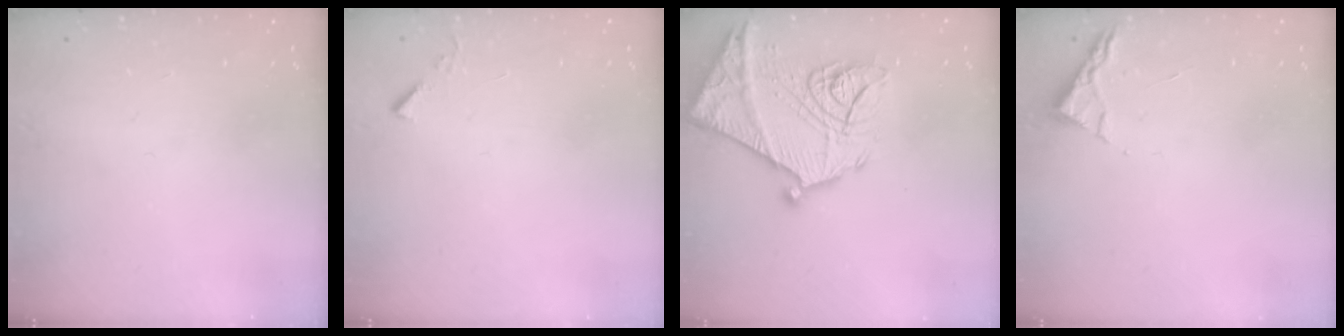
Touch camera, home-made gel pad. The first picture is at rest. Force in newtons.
{"total": 3.2, "press": 3.2, "slide": 0.5}
{"total": 25.4, "press": 25.3, "slide": 2.5}
{"total": 3.0, "press": 2.9, "slide": 0.4}